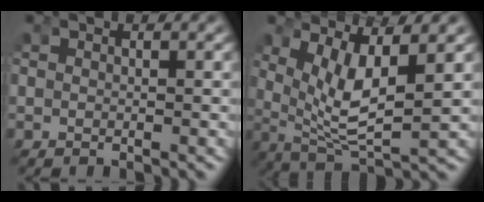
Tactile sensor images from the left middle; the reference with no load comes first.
{"total": 7.8, "force": [1.6, 4.2, 6.4], "torque": [-0.132, -0.021, 0.036]}